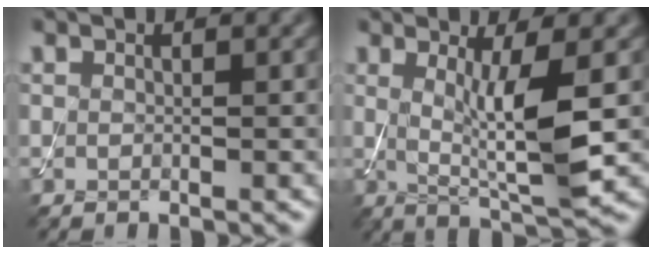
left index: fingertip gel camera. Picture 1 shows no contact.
{"total": 5.9, "force": [0.5, 1.0, 5.8], "torque": [-0.101, -0.014, 0.015]}